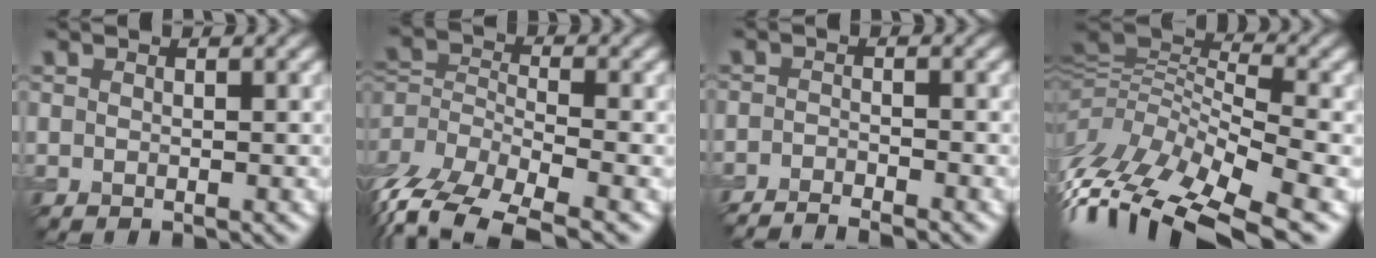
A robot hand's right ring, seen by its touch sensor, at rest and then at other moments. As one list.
[{"total": 9.6, "force": [-6.6, 4.0, 5.6], "torque": [-0.117, -0.003, -0.119]}, {"total": 3.0, "force": [-2.8, 0.3, 1.1], "torque": [-0.019, 0.003, -0.056]}, {"total": 13.9, "force": [-8.5, 5.0, 9.8], "torque": [-0.207, 0.018, -0.149]}]